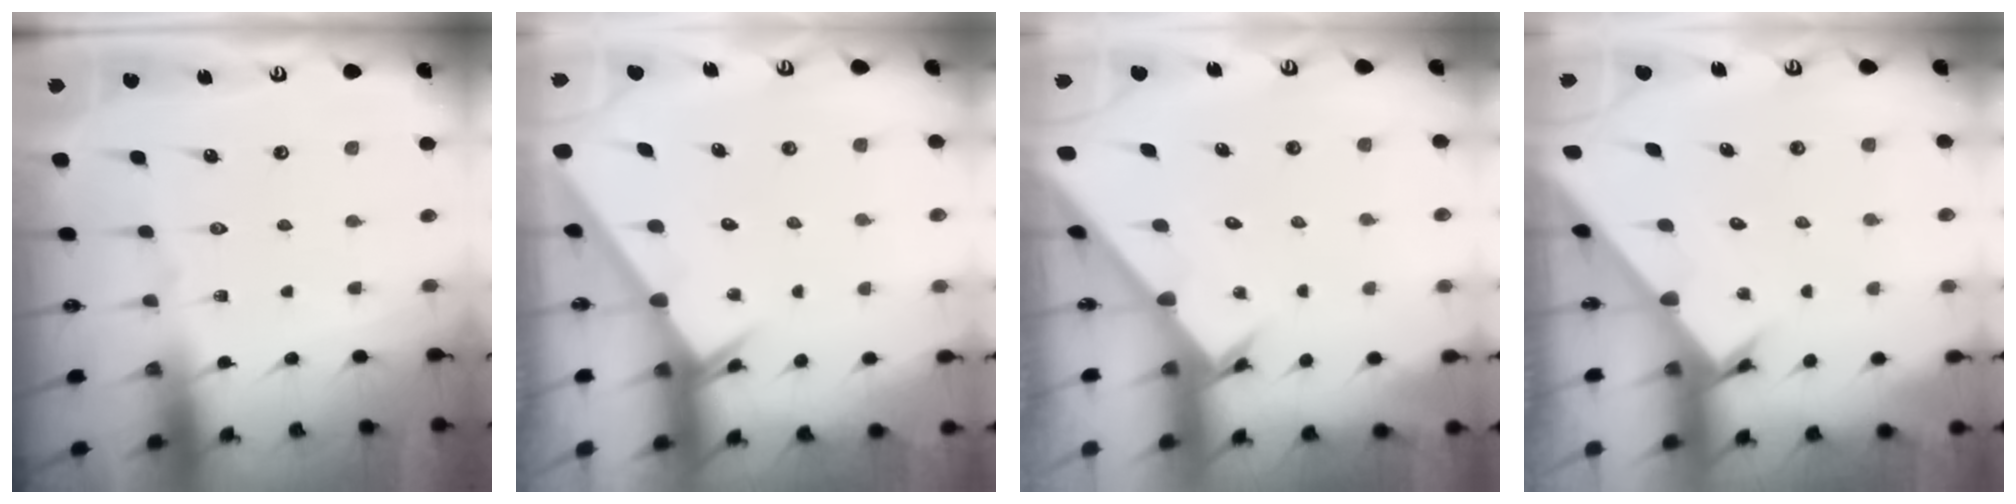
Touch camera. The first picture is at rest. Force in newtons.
{"total": 2.6, "press": 2.6, "slide": 0.0}
{"total": 2.6, "press": 2.6, "slide": 0.3}
{"total": 2.2, "press": 2.2, "slide": 0.1}